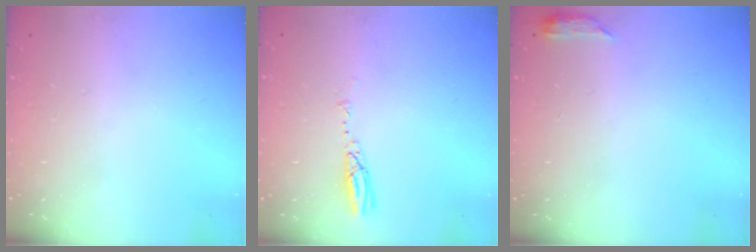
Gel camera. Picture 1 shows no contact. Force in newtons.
{"total": 3.7, "press": 3.7, "slide": 0.4}
{"total": 3.5, "press": 3.5, "slide": 0.6}